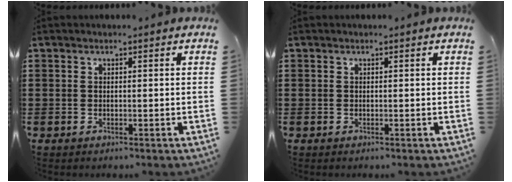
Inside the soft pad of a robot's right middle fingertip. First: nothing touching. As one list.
[{"total": 0.0}]